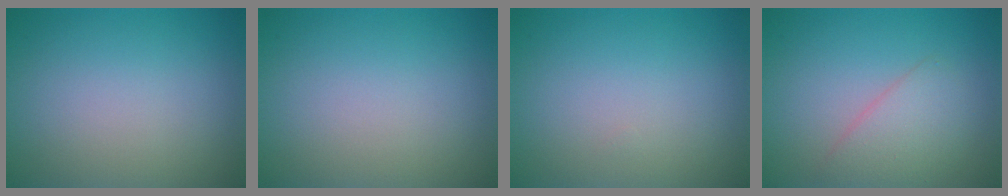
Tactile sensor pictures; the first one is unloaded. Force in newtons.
{"total": 0.0}
{"total": 0.0}
{"total": 2.6, "press": 2.6, "slide": 0.1}